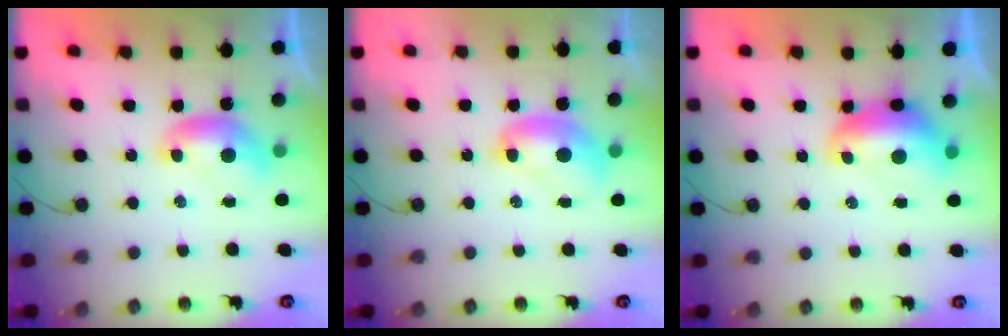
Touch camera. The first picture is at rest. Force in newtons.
{"total": 2.4, "press": 2.4, "slide": 0.3}
{"total": 2.6, "press": 2.5, "slide": 0.7}